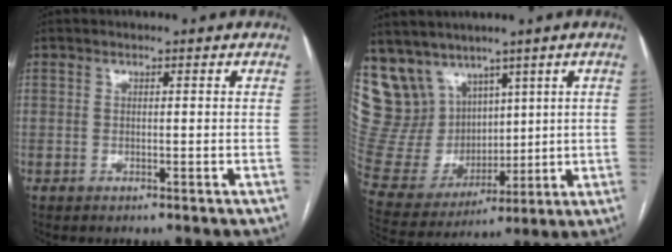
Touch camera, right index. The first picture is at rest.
{"total": 15.6, "force": [10.1, 11.2, 4.1], "torque": [-0.106, 0.054, 0.225]}